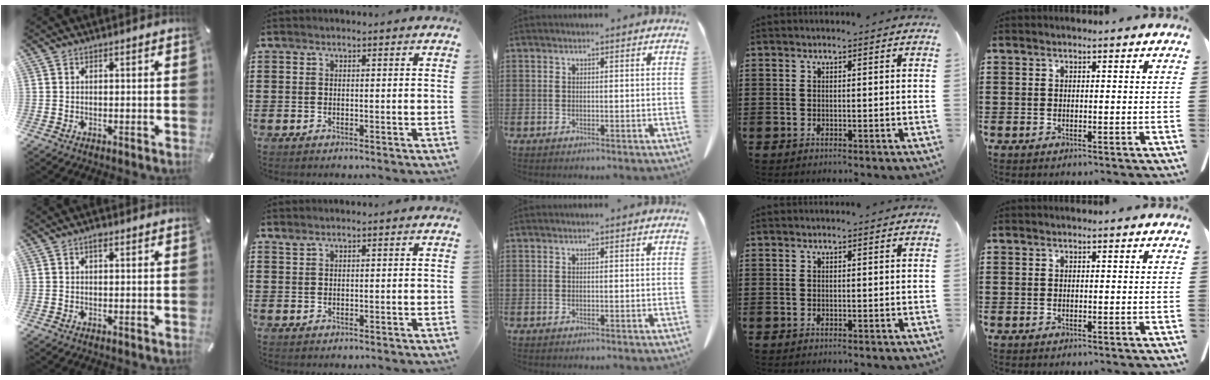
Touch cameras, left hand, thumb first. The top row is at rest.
{"thumb": {"total": 1.5, "force": [0.7, 0.7, 1.1], "torque": [-0.016, 0.002, 0.009]}, "index": {"total": 0.6, "force": [0.5, 0.1, 0.4], "torque": [-0.008, 0.001, 0.009]}}